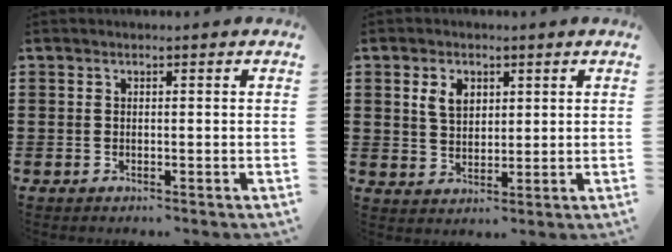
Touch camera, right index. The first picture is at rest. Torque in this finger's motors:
{"motor_torque": [0.12, -0.11, 0.12, 0.08]}